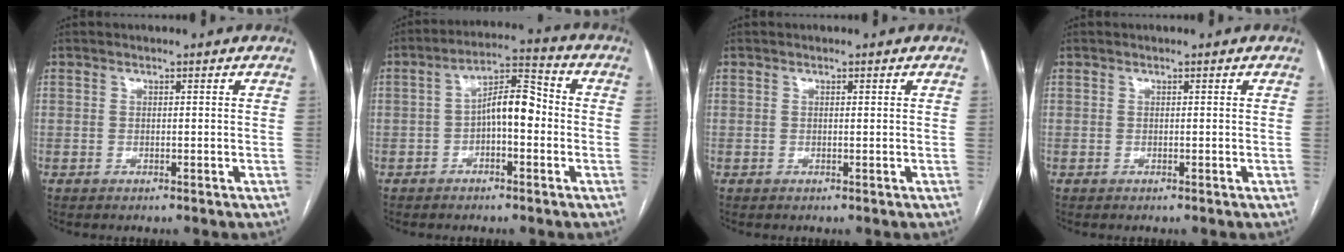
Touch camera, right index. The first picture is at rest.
{"total": 7.7, "force": [-1.0, 2.9, 7.0], "torque": [-0.123, 0.032, -0.019]}
{"total": 0.0}
{"total": 0.0}